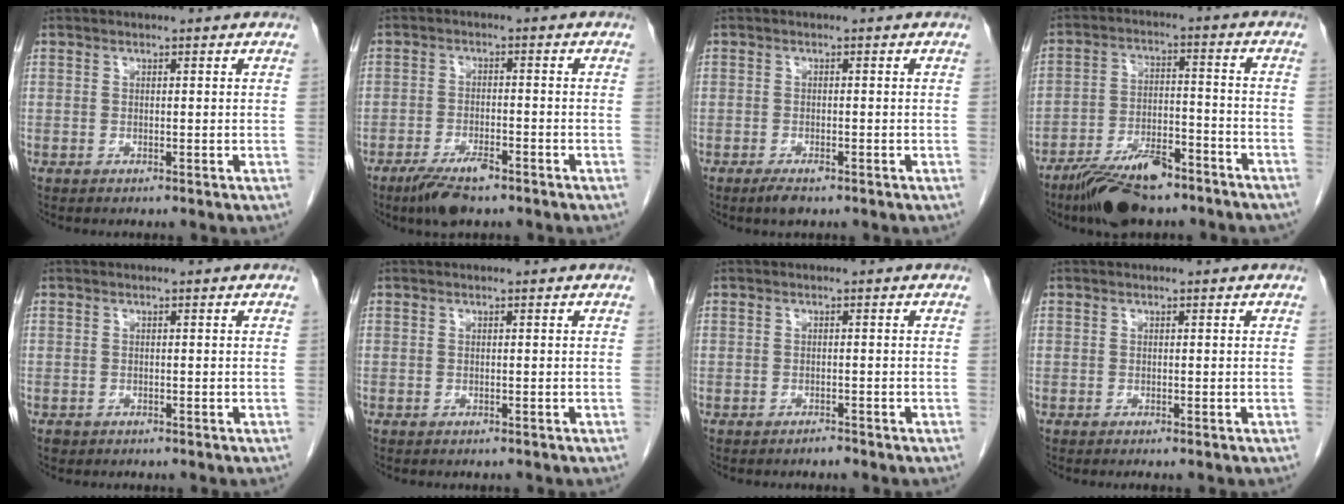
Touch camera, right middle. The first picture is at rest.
{"total": 5.7, "force": [-4.1, 1.6, 3.7], "torque": [-0.072, -0.006, -0.067]}
{"total": 2.1, "force": [-1.4, 0.7, 1.4], "torque": [-0.027, -0.002, -0.020]}
{"total": 12.4, "force": [-9.4, 3.9, 7.1], "torque": [-0.121, -0.001, -0.160]}
{"total": 0.6, "force": [-0.3, 0.5, 0.0], "torque": [-0.003, 0.003, -0.005]}
{"total": 0.0}
{"total": 0.7, "force": [-0.7, 0.1, 0.2], "torque": [-0.005, 0.000, -0.011]}
{"total": 0.0}